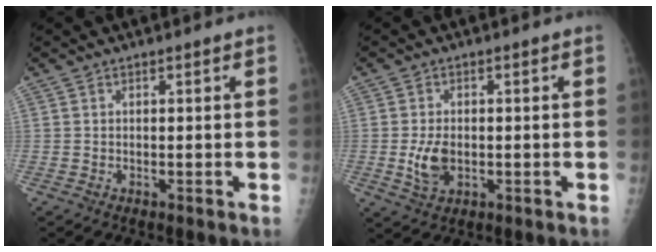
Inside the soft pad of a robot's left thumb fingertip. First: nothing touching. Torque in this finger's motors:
{"motor_torque": [-0.32, 0.56, 0.51, 0.04, 0.08]}